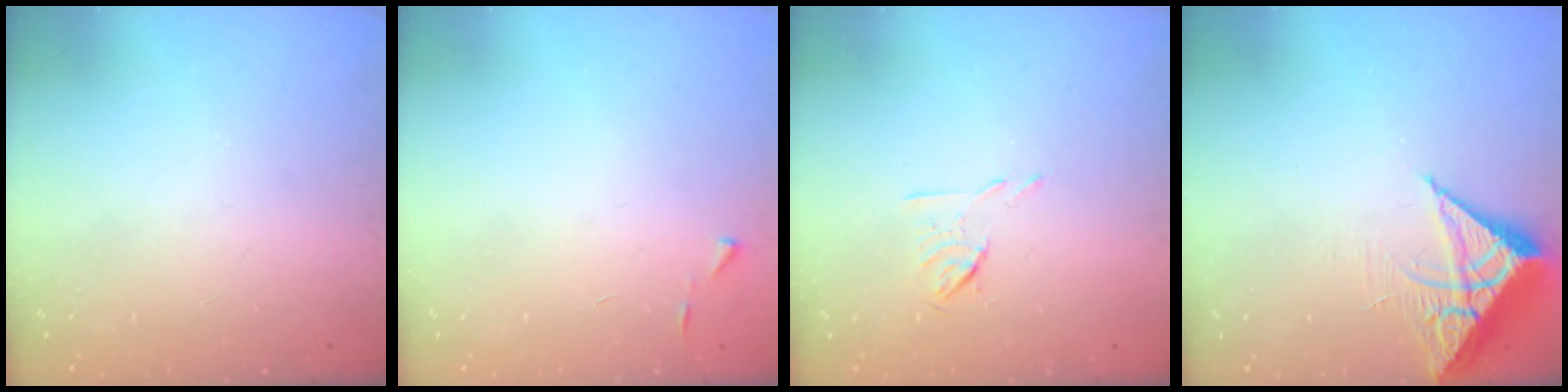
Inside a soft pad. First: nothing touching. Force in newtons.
{"total": 2.7, "press": 2.7, "slide": 0.3}
{"total": 5.8, "press": 5.7, "slide": 1.2}
{"total": 7.7, "press": 7.7, "slide": 0.5}